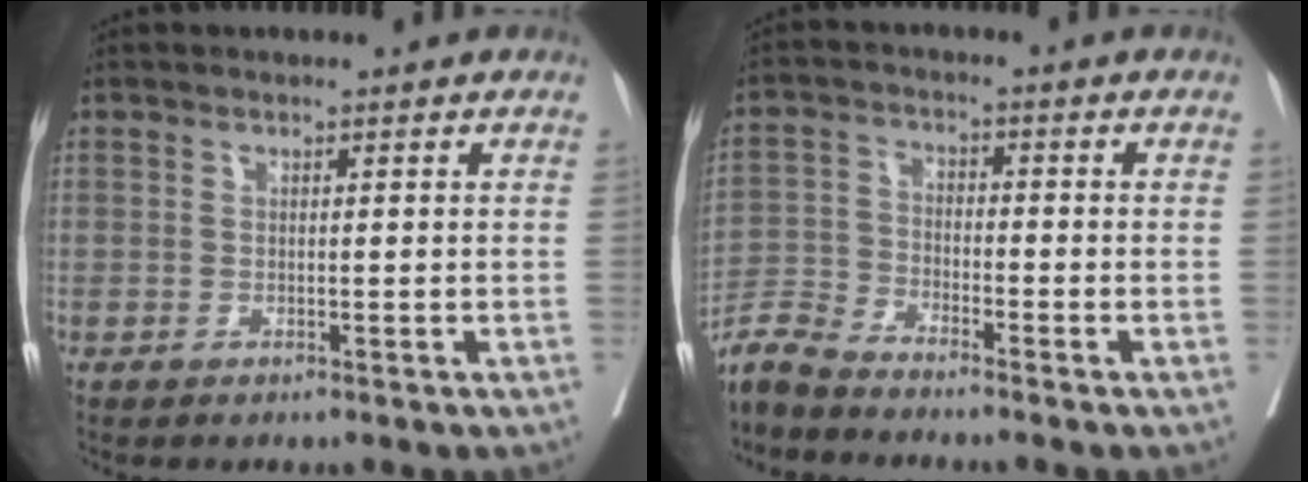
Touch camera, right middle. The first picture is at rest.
{"total": 6.3, "force": [-6.1, -0.1, 1.2], "torque": [-0.021, -0.009, -0.122]}